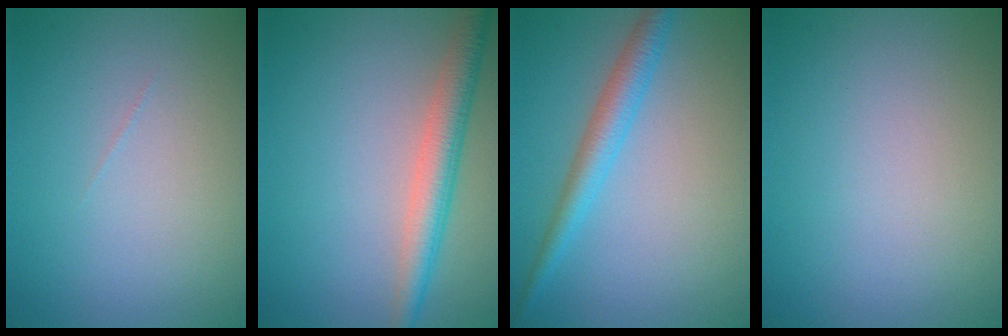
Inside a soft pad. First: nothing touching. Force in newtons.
{"total": 4.0, "press": 4.0, "slide": 0.1}
{"total": 3.1, "press": 3.1, "slide": 0.1}
{"total": 0.0}